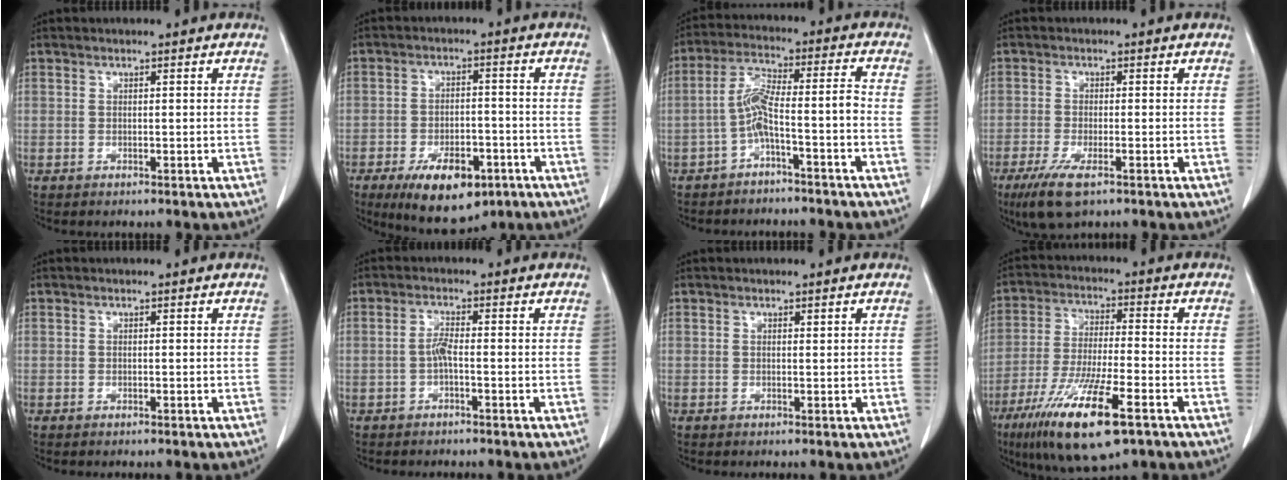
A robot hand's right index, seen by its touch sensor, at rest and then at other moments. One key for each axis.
{"total": 11.7, "fx": -6.7, "fy": 5.4, "fz": 8.0, "tx": -0.127, "ty": -0.009, "tz": -0.099}
{"total": 6.8, "fx": -3.0, "fy": 0.2, "fz": 6.1, "tx": -0.115, "ty": 0.034, "tz": -0.053}
{"total": 6.1, "fx": -3.7, "fy": 1.4, "fz": 4.7, "tx": -0.094, "ty": -0.017, "tz": -0.063}
{"total": 0.0}
{"total": 2.0, "fx": -0.6, "fy": 0.2, "fz": 1.9, "tx": -0.038, "ty": 0.003, "tz": -0.014}
{"total": 0.0}
{"total": 15.6, "fx": -8.6, "fy": 2.4, "fz": 12.8, "tx": -0.252, "ty": -0.036, "tz": -0.151}